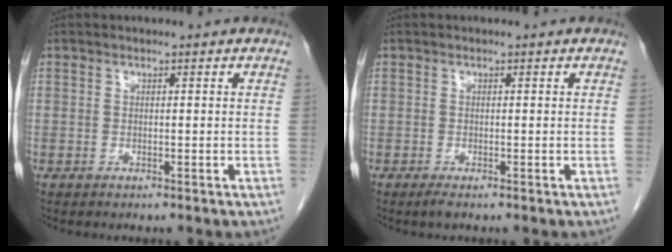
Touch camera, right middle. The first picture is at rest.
{"total": 1.0, "force": [-0.7, 0.0, 0.7], "torque": [-0.016, -0.004, -0.012]}